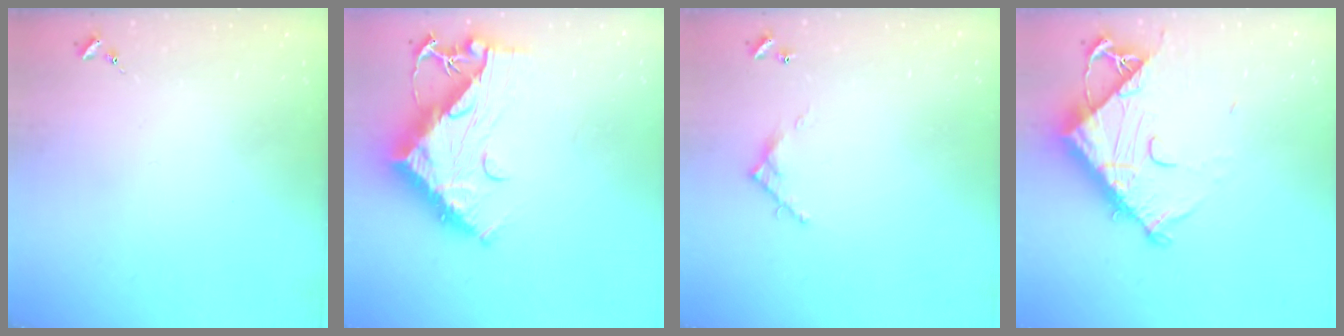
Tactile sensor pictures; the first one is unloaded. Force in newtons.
{"total": 14.5, "press": 14.4, "slide": 1.6}
{"total": 5.5, "press": 5.5, "slide": 0.3}
{"total": 12.5, "press": 12.5, "slide": 1.3}